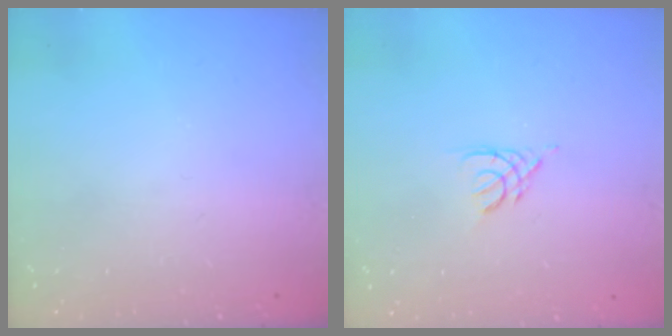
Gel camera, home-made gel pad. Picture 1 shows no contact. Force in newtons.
{"total": 3.6, "press": 3.5, "slide": 0.7}